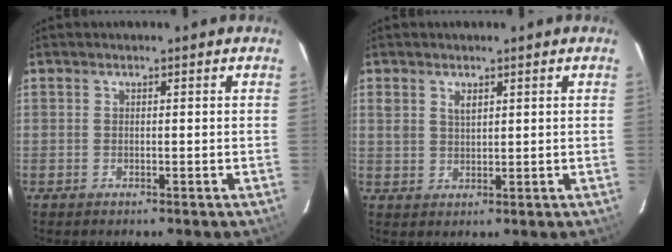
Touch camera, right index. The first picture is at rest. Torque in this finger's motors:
{"motor_torque": [-0.03, 0.06, 0.06, 0.04]}